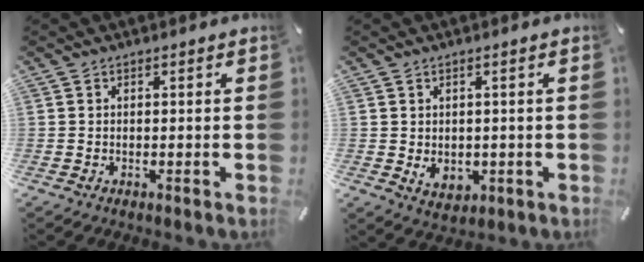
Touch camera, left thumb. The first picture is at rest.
{"total": 3.3, "force": [0.1, 2.8, 1.8], "torque": [-0.031, -0.002, 0.002]}